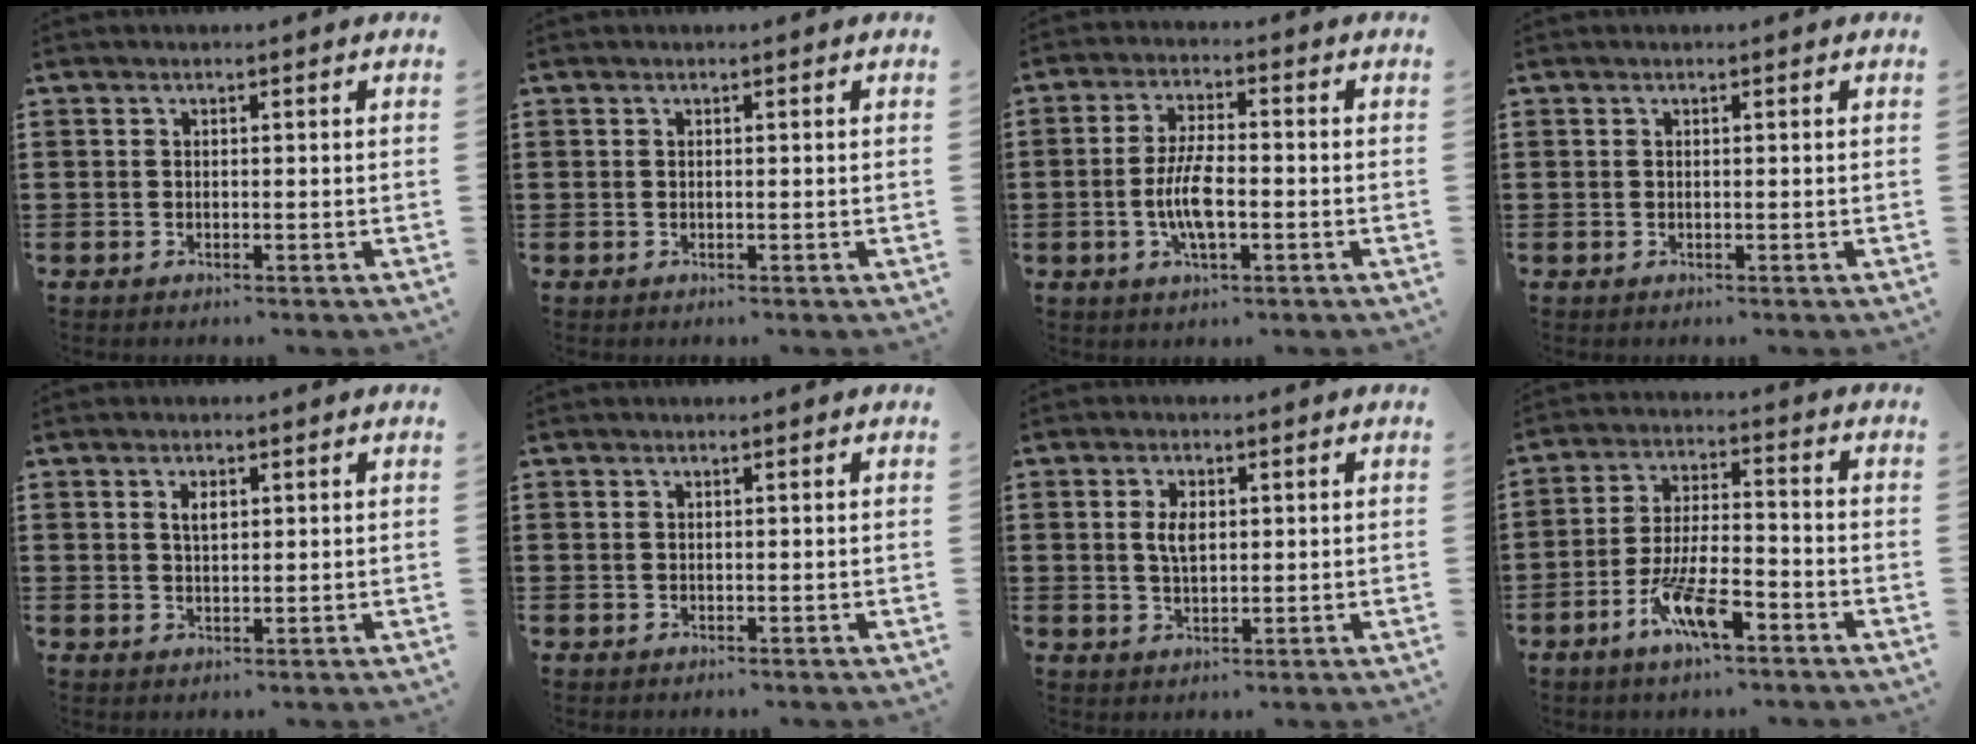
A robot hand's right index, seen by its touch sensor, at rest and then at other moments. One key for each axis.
{"total": 0.0}
{"total": 6.6, "fx": -1.5, "fy": 2.0, "fz": 6.1, "tx": -0.141, "ty": -0.009, "tz": -0.036}
{"total": 0.0}
{"total": 1.7, "fx": 0.7, "fy": 0.7, "fz": 1.3, "tx": -0.029, "ty": 0.004, "tz": 0.012}
{"total": 0.0}
{"total": 3.3, "fx": 0.6, "fy": 1.7, "fz": 2.8, "tx": -0.058, "ty": 0.008, "tz": 0.009}
{"total": 9.4, "fx": -5.1, "fy": 2.8, "fz": 7.5, "tx": -0.154, "ty": 0.004, "tz": -0.093}